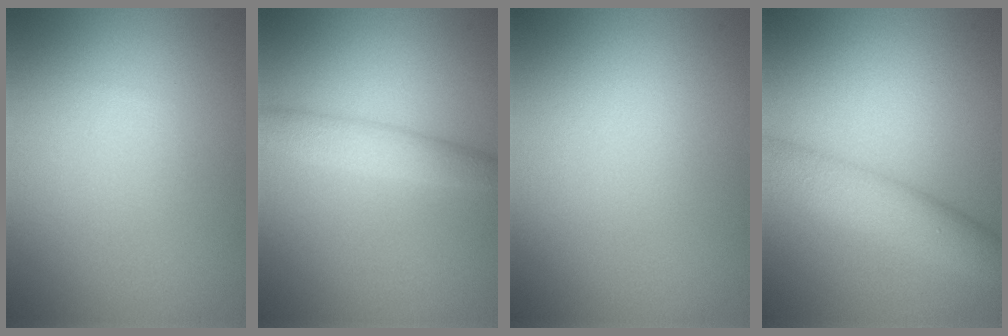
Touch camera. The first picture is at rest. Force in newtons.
{"total": 2.6, "press": 2.6, "slide": 0.0}
{"total": 0.0}
{"total": 5.6, "press": 5.6, "slide": 0.1}